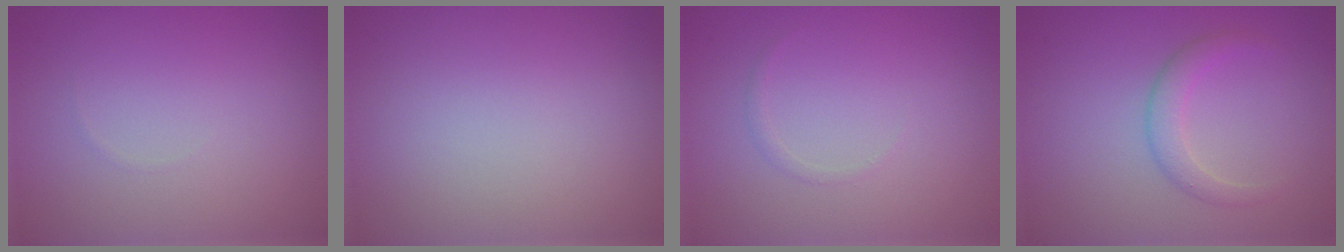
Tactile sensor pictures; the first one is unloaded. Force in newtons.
{"total": 0.0}
{"total": 0.5, "press": 0.5, "slide": 0.1}
{"total": 1.9, "press": 1.9, "slide": 0.1}